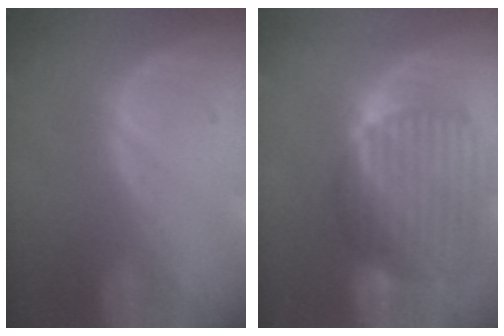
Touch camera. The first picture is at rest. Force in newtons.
{"total": 10.6, "press": 9.0, "slide": 5.6}